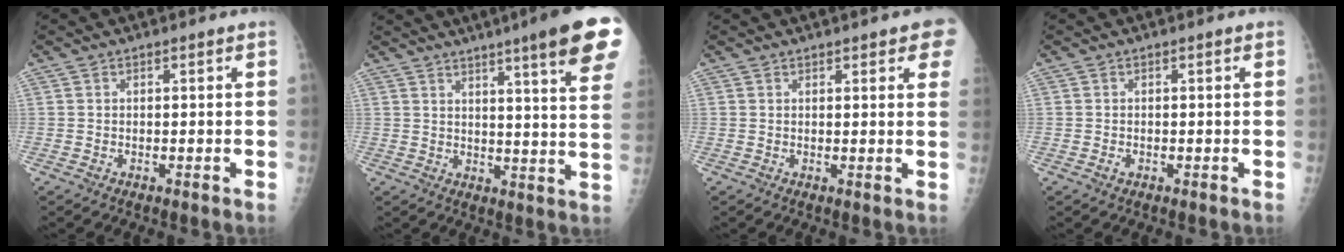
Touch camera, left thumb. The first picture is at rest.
{"total": 17.0, "force": [10.7, 1.0, 13.2], "torque": [-0.152, -0.042, 0.124]}
{"total": 6.8, "force": [3.9, 1.8, 5.3], "torque": [-0.041, -0.003, 0.045]}
{"total": 0.7, "force": [-0.2, 0.4, 0.5], "torque": [-0.011, 0.010, 0.000]}